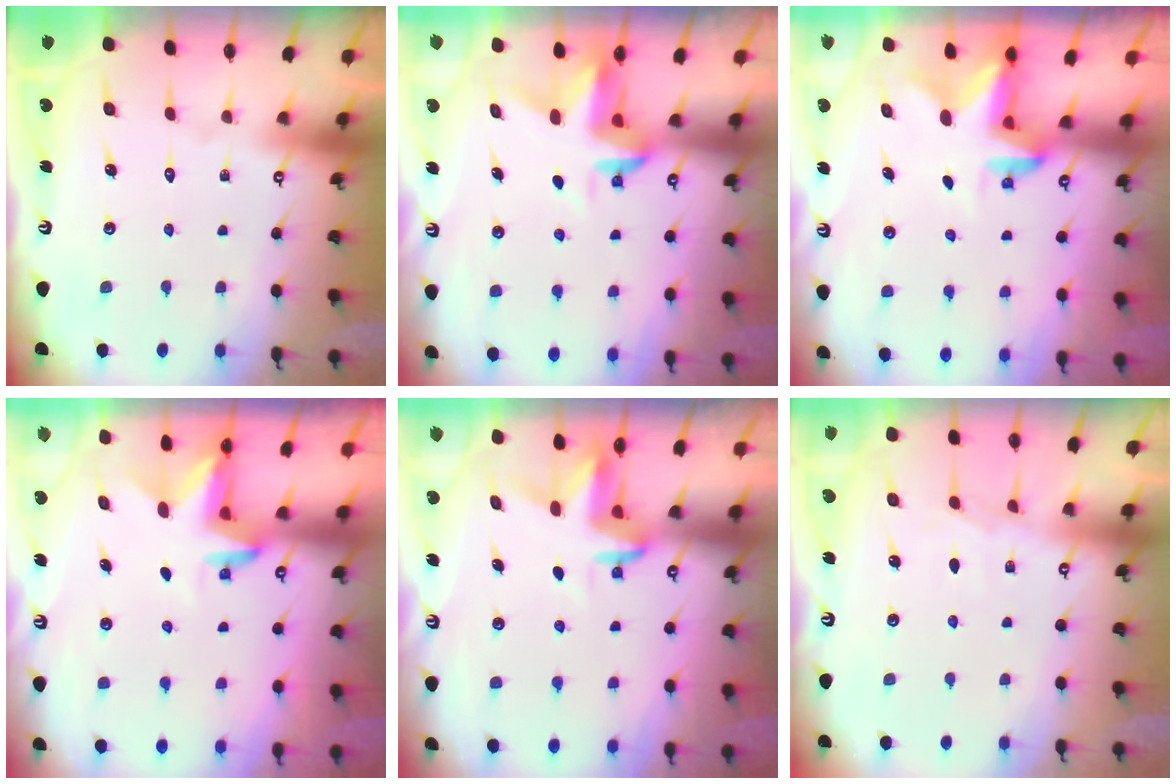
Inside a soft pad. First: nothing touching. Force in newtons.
{"total": 3.2, "press": 3.2, "slide": 0.4}
{"total": 2.5, "press": 2.5, "slide": 0.4}
{"total": 3.4, "press": 3.4, "slide": 0.2}
{"total": 3.6, "press": 3.6, "slide": 0.2}
{"total": 5.5, "press": 5.5, "slide": 0.6}